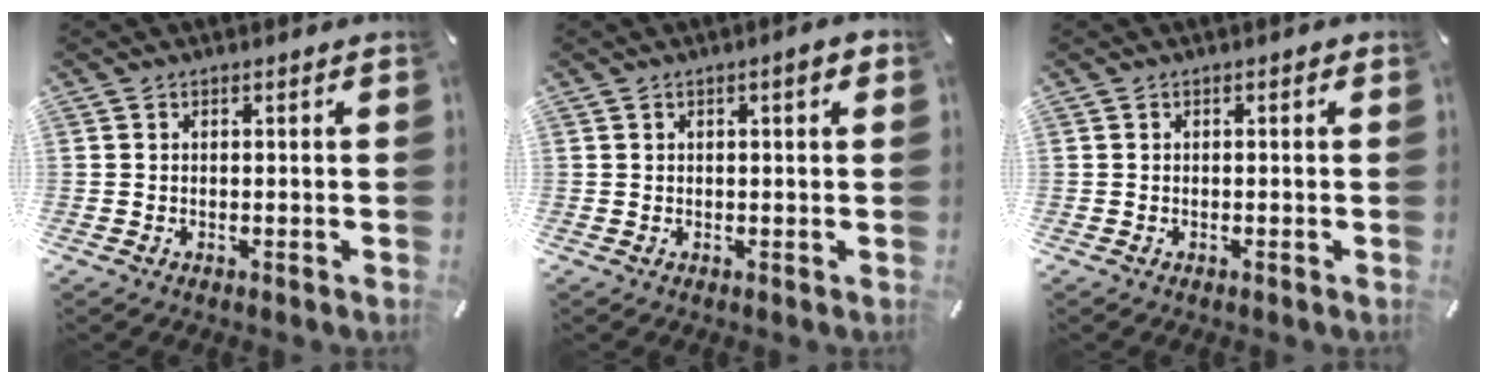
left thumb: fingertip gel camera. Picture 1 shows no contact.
{"total": 3.0, "force": [1.1, 0.8, 2.7], "torque": [-0.046, 0.002, 0.015]}
{"total": 0.0}